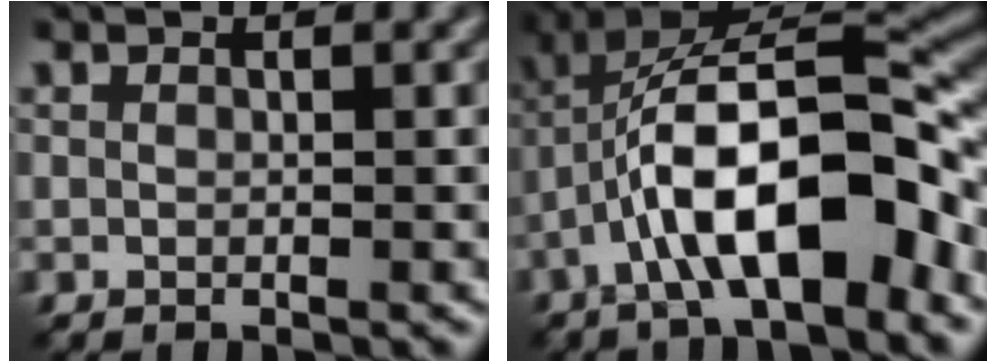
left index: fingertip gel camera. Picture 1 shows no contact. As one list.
[{"total": 12.2, "force": [-4.1, 4.1, 10.7], "torque": [-0.179, 0.013, -0.069]}]